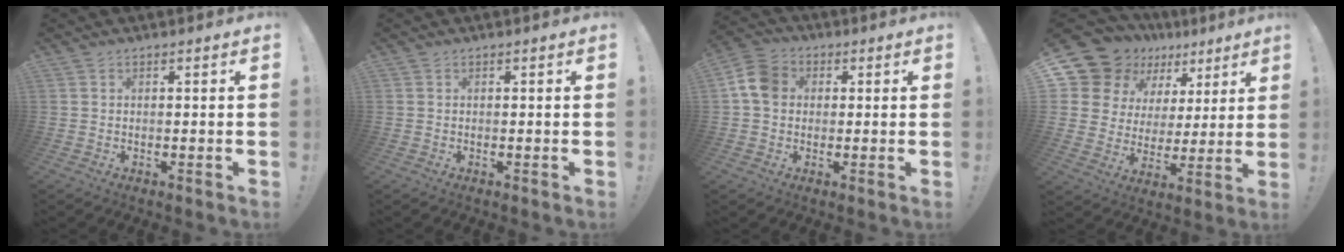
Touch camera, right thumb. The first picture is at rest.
{"total": 0.0}
{"total": 9.0, "force": [1.2, 7.4, 5.0], "torque": [-0.081, 0.014, 0.028]}
{"total": 15.6, "force": [10.6, 10.1, 5.2], "torque": [-0.096, -0.072, 0.213]}